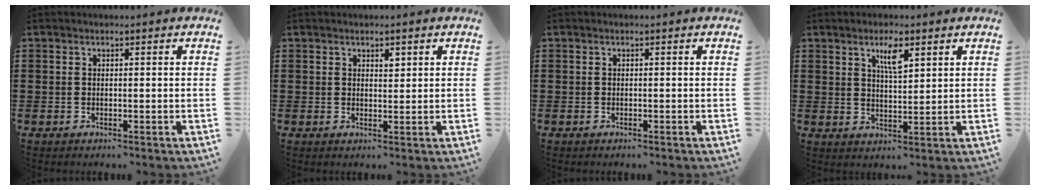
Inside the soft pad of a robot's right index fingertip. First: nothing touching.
{"total": 1.5, "force": [1.0, 0.7, 0.8], "torque": [-0.001, -0.003, 0.014]}
{"total": 0.0}
{"total": 4.6, "force": [2.6, 1.2, 3.6], "torque": [-0.063, 0.000, 0.041]}